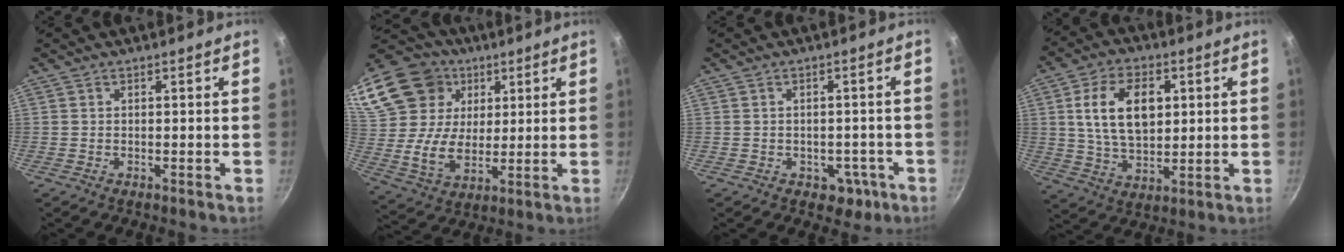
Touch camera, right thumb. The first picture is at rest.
{"total": 25.7, "force": [10.9, 19.5, 12.7], "torque": [-0.267, 0.011, 0.207]}
{"total": 4.5, "force": [-1.8, 3.5, 2.1], "torque": [-0.004, 0.025, -0.002]}
{"total": 13.8, "force": [3.0, 8.6, 10.4], "torque": [-0.159, -0.005, 0.054]}